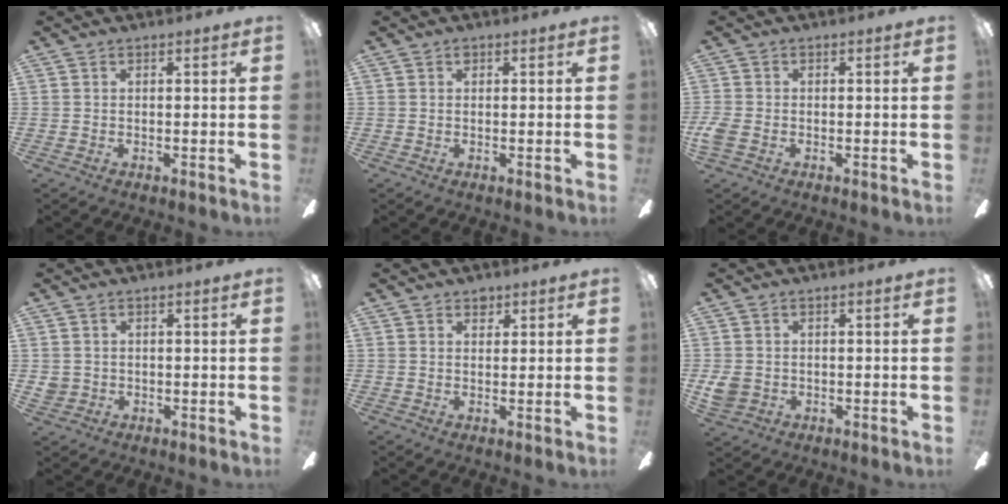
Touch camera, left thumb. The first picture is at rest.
{"total": 0.7, "force": [0.4, 0.5, 0.3], "torque": [-0.007, 0.002, 0.008]}
{"total": 3.0, "force": [-0.9, 2.1, 1.9], "torque": [-0.044, 0.003, -0.019]}
{"total": 2.1, "force": [0.3, 2.0, 0.6], "torque": [-0.013, 0.004, 0.005]}
{"total": 2.2, "force": [1.7, 1.3, 0.7], "torque": [0.008, -0.008, 0.025]}
{"total": 3.9, "force": [-0.2, 3.5, 1.8], "torque": [-0.038, 0.001, -0.004]}